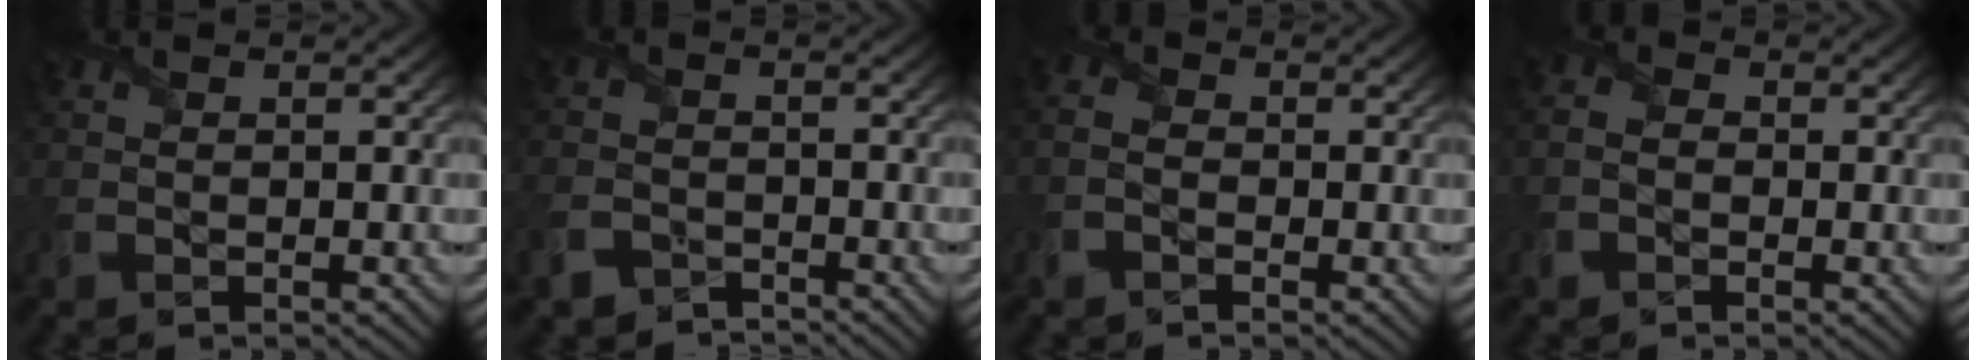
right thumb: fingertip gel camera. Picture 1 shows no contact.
{"total": 3.8, "force": [-3.1, 2.0, 1.1], "torque": [-0.032, -0.008, -0.073]}
{"total": 1.9, "force": [-1.1, 1.3, 0.9], "torque": [-0.022, 0.005, -0.023]}
{"total": 2.0, "force": [-0.8, 1.5, 1.0], "torque": [-0.025, 0.003, -0.018]}